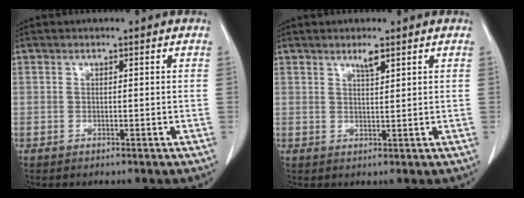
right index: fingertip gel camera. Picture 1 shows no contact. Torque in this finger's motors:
{"motor_torque": [0.08, 0.03, 0.04, 0.00]}